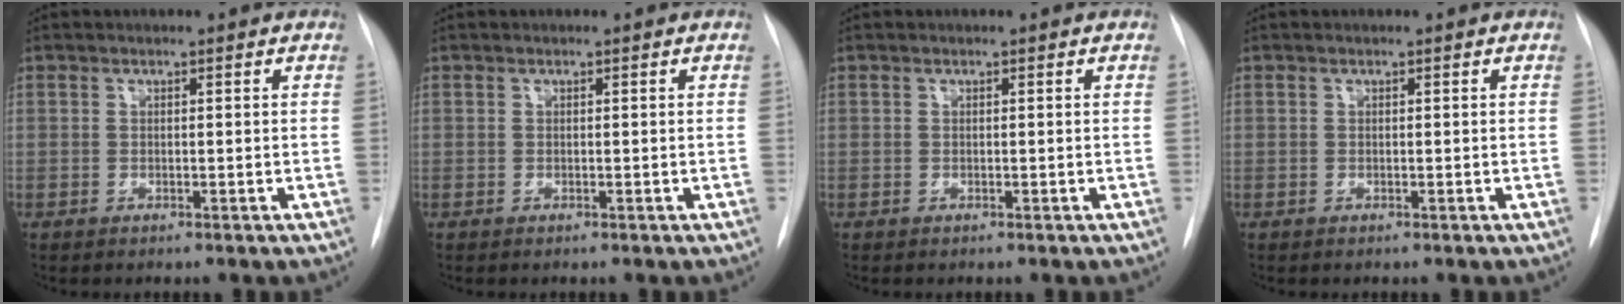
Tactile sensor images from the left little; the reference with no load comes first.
{"total": 0.0}
{"total": 0.0}
{"total": 0.0}